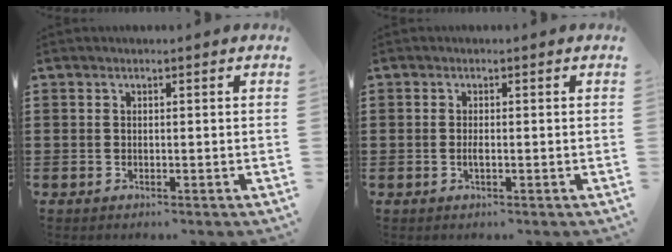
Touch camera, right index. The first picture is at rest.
{"total": 1.0, "force": [-0.3, 0.3, 0.9], "torque": [-0.018, -0.002, -0.005]}